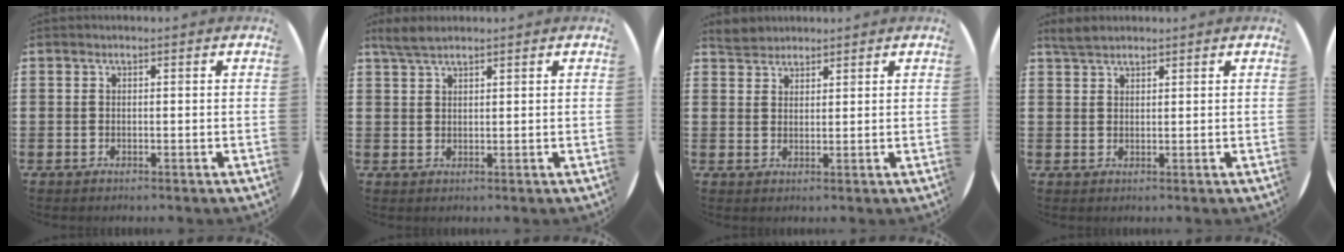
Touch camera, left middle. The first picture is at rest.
{"total": 2.9, "force": [2.4, 0.7, 1.5], "torque": [-0.034, 0.004, 0.045]}
{"total": 2.9, "force": [2.7, 0.9, 0.0], "torque": [-0.007, 0.002, 0.054]}
{"total": 2.5, "force": [2.2, 0.7, 0.8], "torque": [-0.013, 0.002, 0.041]}